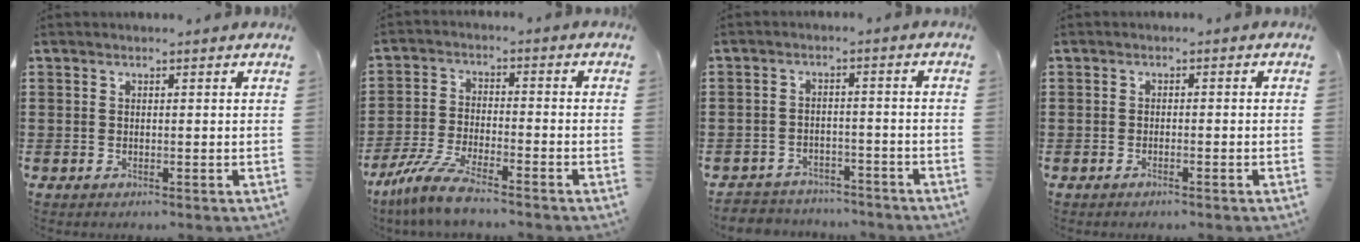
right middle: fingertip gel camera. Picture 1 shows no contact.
{"total": 6.6, "force": [-5.5, 0.3, 3.6], "torque": [-0.090, -0.015, -0.111]}
{"total": 3.0, "force": [-3.0, 0.6, -0.4], "torque": [-0.003, 0.000, -0.066]}
{"total": 0.7, "force": [-0.4, 0.0, 0.5], "torque": [-0.009, -0.002, -0.008]}